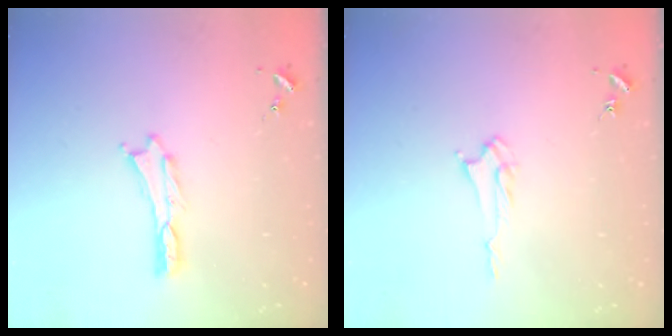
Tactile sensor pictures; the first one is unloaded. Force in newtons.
{"total": 2.4, "press": 2.4, "slide": 0.3}